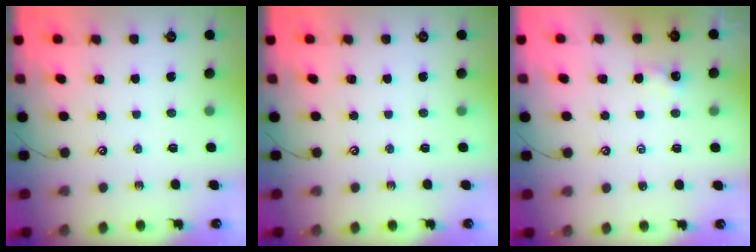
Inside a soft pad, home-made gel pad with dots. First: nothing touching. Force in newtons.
{"total": 0.0}
{"total": 0.7, "press": 0.7, "slide": 0.2}